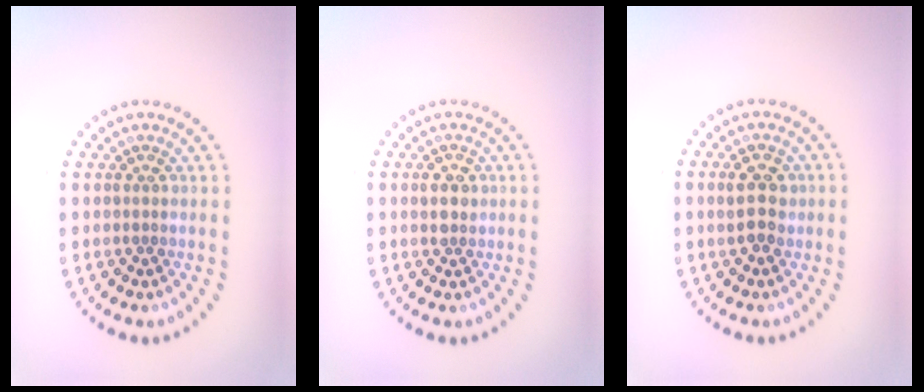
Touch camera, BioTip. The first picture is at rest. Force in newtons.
{"total": 1.7, "press": 1.6, "slide": 0.2}
{"total": 2.6, "press": 2.6, "slide": 0.3}